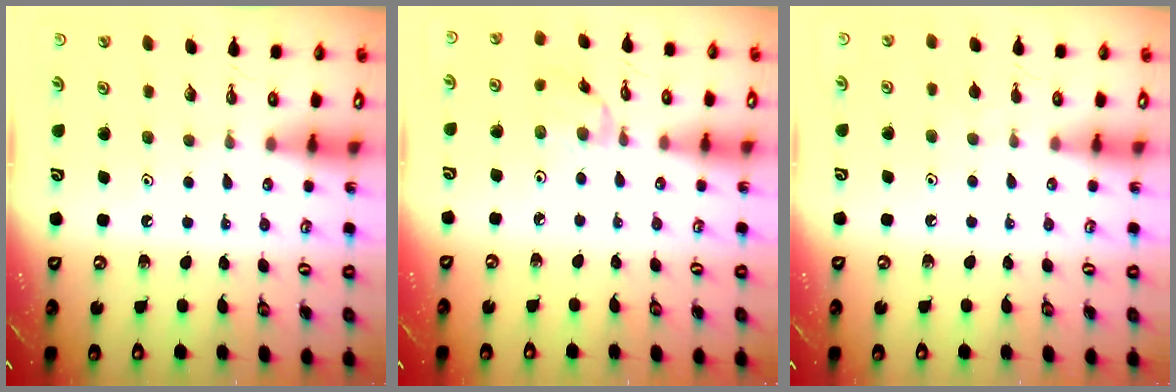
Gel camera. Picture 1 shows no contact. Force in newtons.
{"total": 1.0, "press": 1.0, "slide": 0.3}
{"total": 2.5, "press": 2.5, "slide": 0.4}